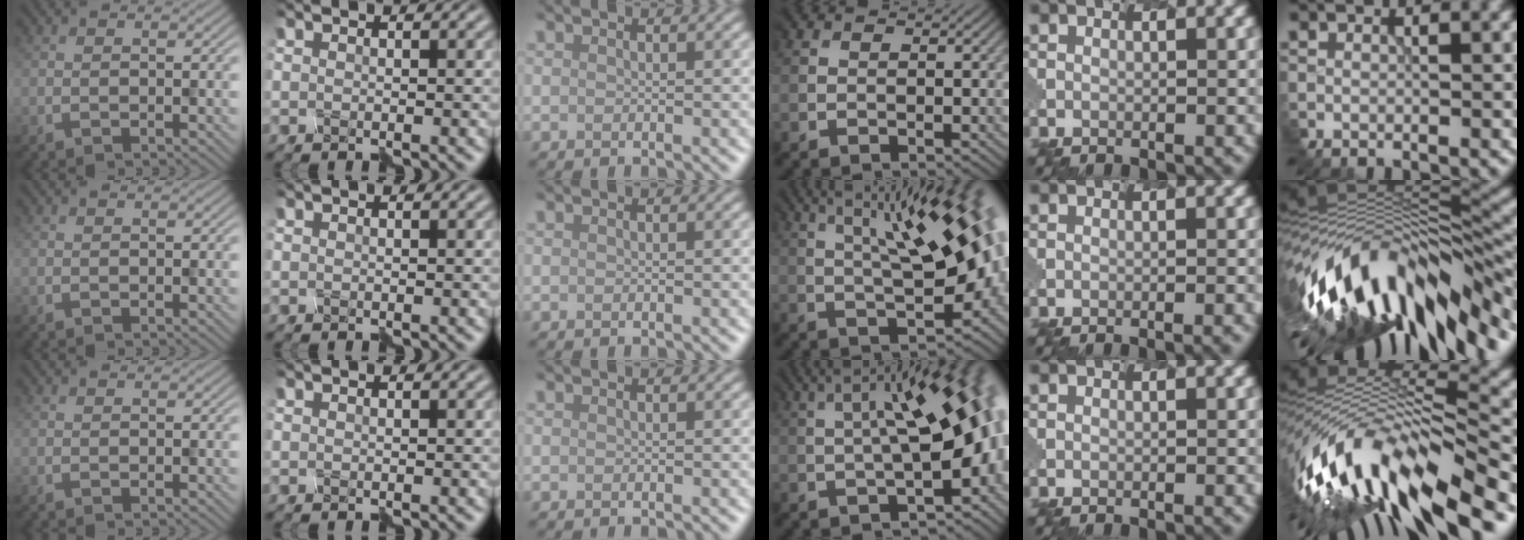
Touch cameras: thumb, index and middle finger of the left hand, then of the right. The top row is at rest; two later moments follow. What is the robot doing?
{"motion": "disassemble", "object": "spray bottle"}